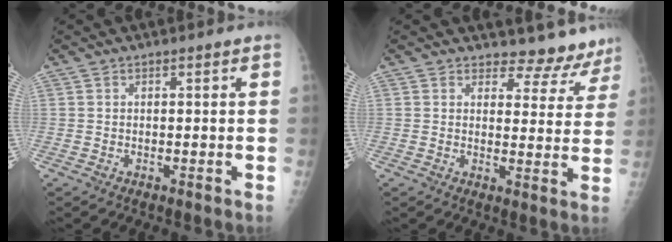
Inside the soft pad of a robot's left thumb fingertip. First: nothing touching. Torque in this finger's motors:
{"motor_torque": [-0.09, 0.01, -0.12, 0.22, -0.03]}